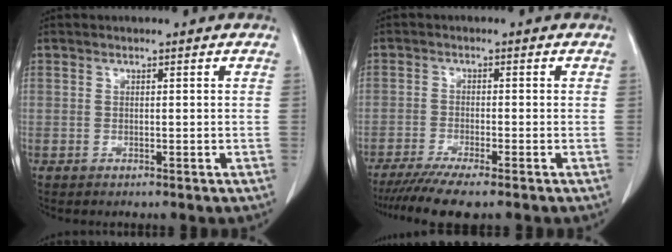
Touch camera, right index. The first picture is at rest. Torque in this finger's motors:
{"motor_torque": [0.04, -0.13, 0.29, 0.08]}